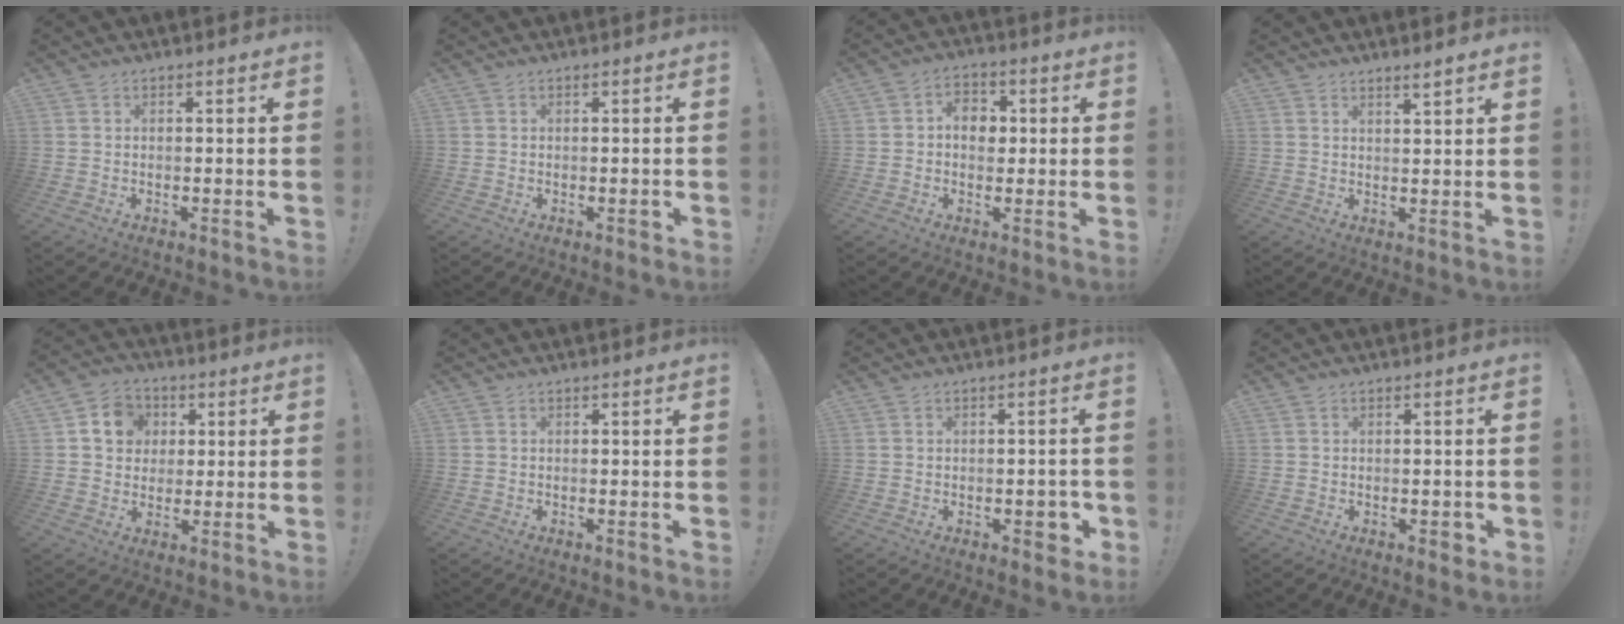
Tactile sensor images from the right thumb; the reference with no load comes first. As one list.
[{"total": 0.9, "force": [-0.5, 0.2, 0.6], "torque": [-0.008, 0.001, -0.008]}, {"total": 7.2, "force": [0.4, 5.7, 4.4], "torque": [-0.066, 0.011, 0.009]}, {"total": 2.2, "force": [1.8, -0.2, 1.1], "torque": [-0.015, -0.013, 0.030]}, {"total": 9.8, "force": [2.8, 8.7, 3.6], "torque": [-0.055, 0.001, 0.059]}, {"total": 0.0}, {"total": 4.2, "force": [-1.5, 2.2, 3.3], "torque": [-0.032, 0.008, -0.024]}, {"total": 2.0, "force": [-0.7, 1.1, 1.5], "torque": [-0.012, 0.003, -0.012]}]